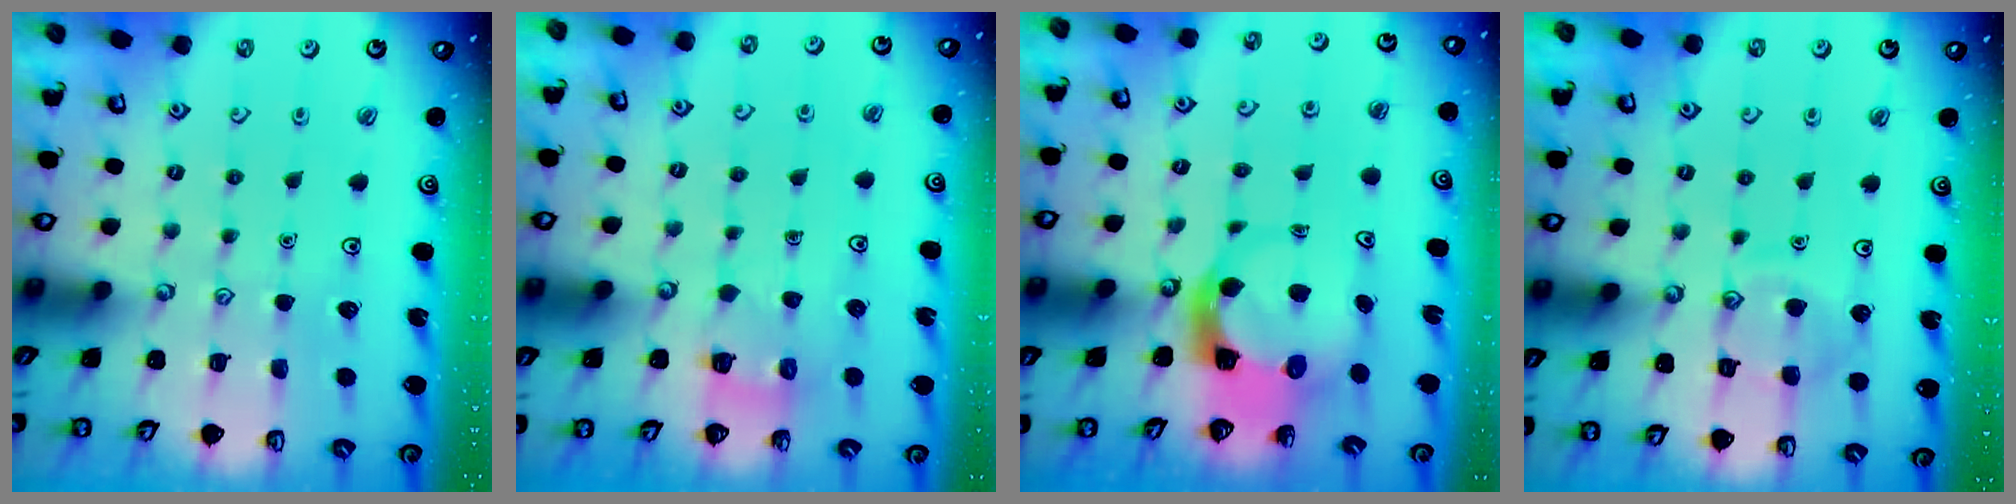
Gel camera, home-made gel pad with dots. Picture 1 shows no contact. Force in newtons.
{"total": 2.5, "press": 2.5, "slide": 0.1}
{"total": 6.1, "press": 6.0, "slide": 0.9}
{"total": 10.2, "press": 10.1, "slide": 0.9}